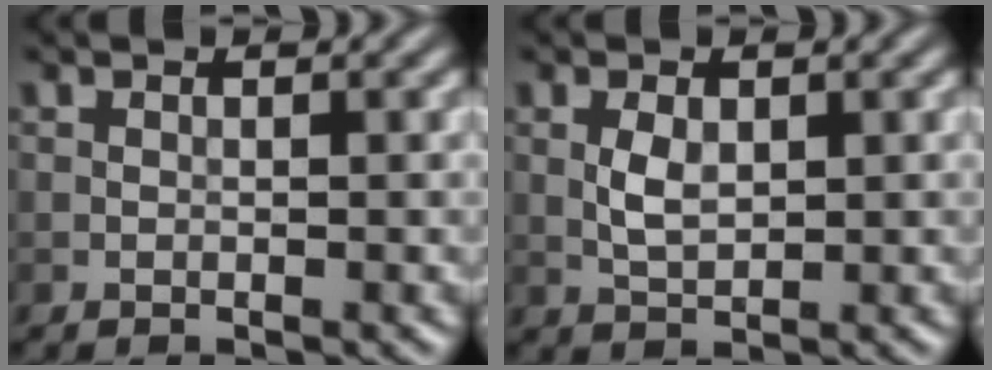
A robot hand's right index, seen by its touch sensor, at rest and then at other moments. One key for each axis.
{"total": 2.1, "fx": 0.3, "fy": 1.2, "fz": 1.7, "tx": -0.037, "ty": 0.000, "tz": 0.008}